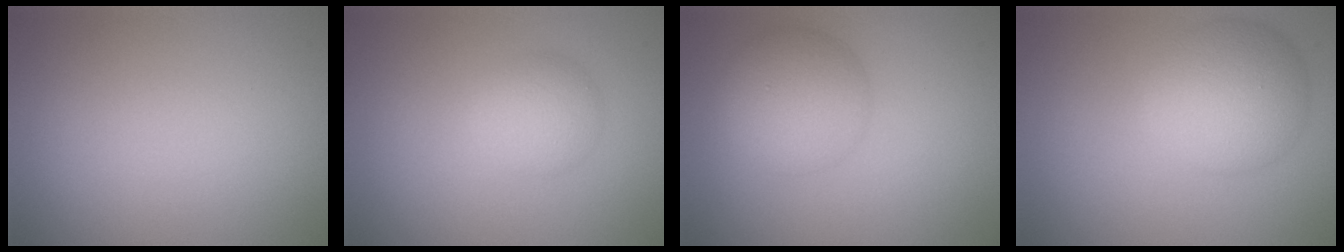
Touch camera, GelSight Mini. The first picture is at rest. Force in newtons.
{"total": 2.7, "press": 2.7, "slide": 0.1}
{"total": 4.9, "press": 4.9, "slide": 0.1}
{"total": 6.0, "press": 6.0, "slide": 0.1}